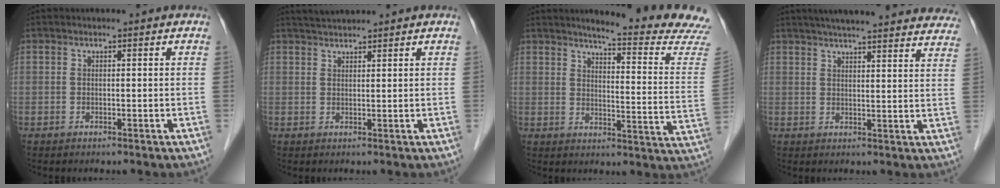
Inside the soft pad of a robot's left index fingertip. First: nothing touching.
{"total": 3.0, "force": [2.9, 0.0, 0.7], "torque": [-0.016, 0.020, 0.055]}
{"total": 16.6, "force": [15.6, -1.3, 5.6], "torque": [-0.078, -0.108, 0.172]}
{"total": 27.6, "force": [25.0, 3.3, 11.1], "torque": [-0.167, -0.024, 0.296]}